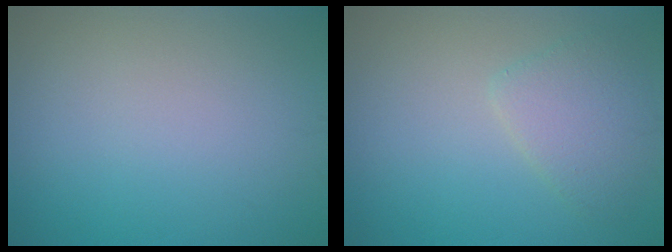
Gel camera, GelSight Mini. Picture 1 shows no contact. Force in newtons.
{"total": 3.0, "press": 3.0, "slide": 0.2}